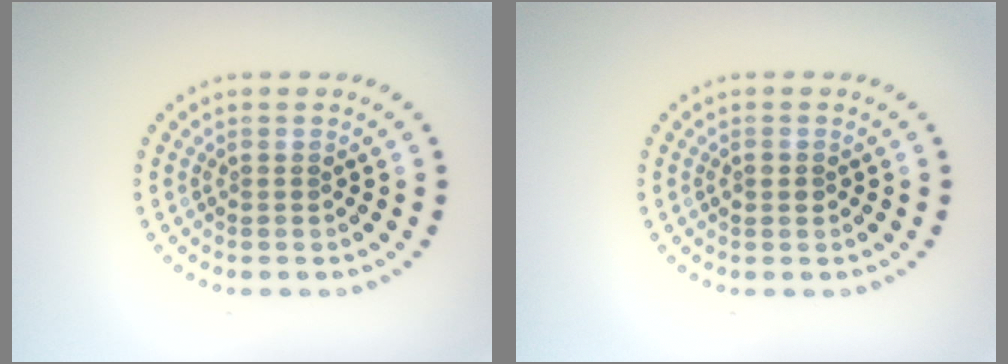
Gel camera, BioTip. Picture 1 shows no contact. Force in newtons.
{"total": 1.1, "press": 1.1, "slide": 0.1}